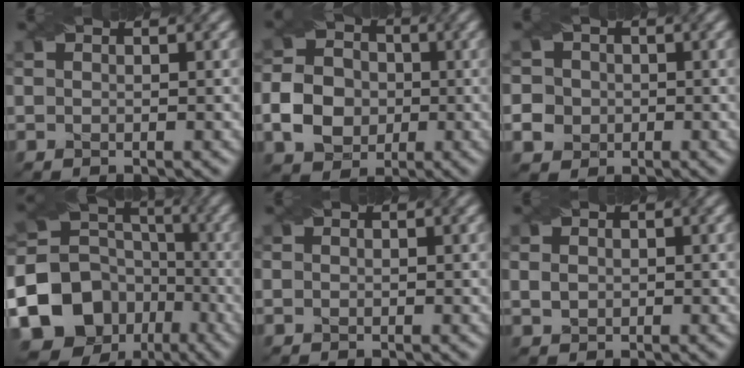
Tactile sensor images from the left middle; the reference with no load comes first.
{"total": 5.5, "force": [-1.4, 4.6, 2.6], "torque": [-0.052, 0.003, -0.035]}
{"total": 6.3, "force": [-1.4, 6.0, 1.3], "torque": [-0.034, 0.007, -0.047]}
{"total": 17.1, "force": [-7.9, 14.0, 5.8], "torque": [-0.135, -0.033, -0.142]}
{"total": 0.0}
{"total": 1.2, "force": [0.0, 1.0, 0.6], "torque": [-0.015, 0.001, 0.002]}